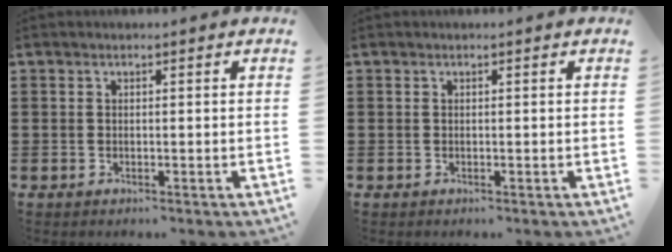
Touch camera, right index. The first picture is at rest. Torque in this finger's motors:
{"motor_torque": [0.00, 0.00, 0.00, 0.00]}